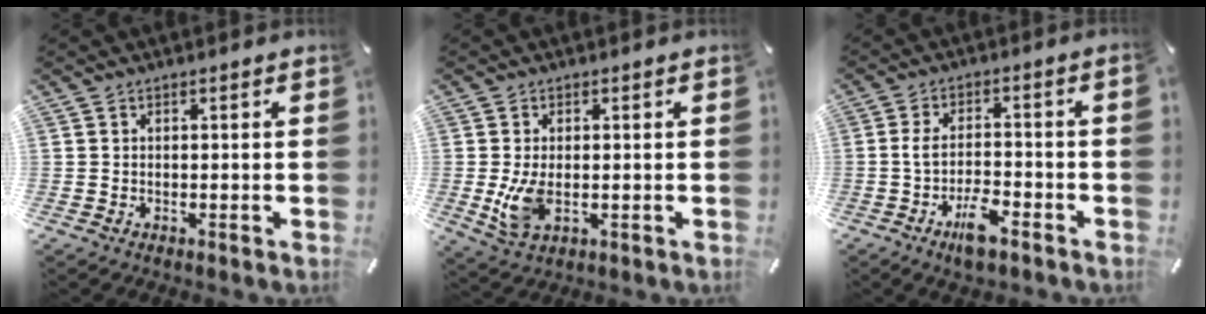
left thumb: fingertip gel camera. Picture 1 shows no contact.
{"total": 6.8, "force": [-0.6, 3.9, 5.5], "torque": [-0.126, -0.010, -0.014]}
{"total": 8.4, "force": [-4.0, 2.1, 7.1], "torque": [-0.145, 0.005, -0.075]}